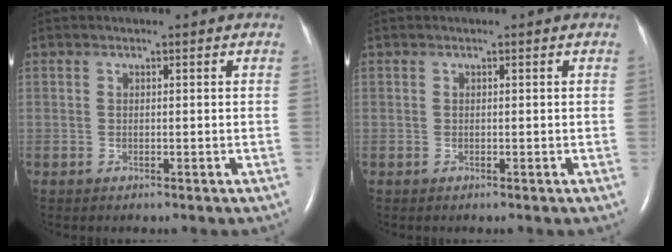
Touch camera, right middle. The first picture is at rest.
{"total": 0.0}